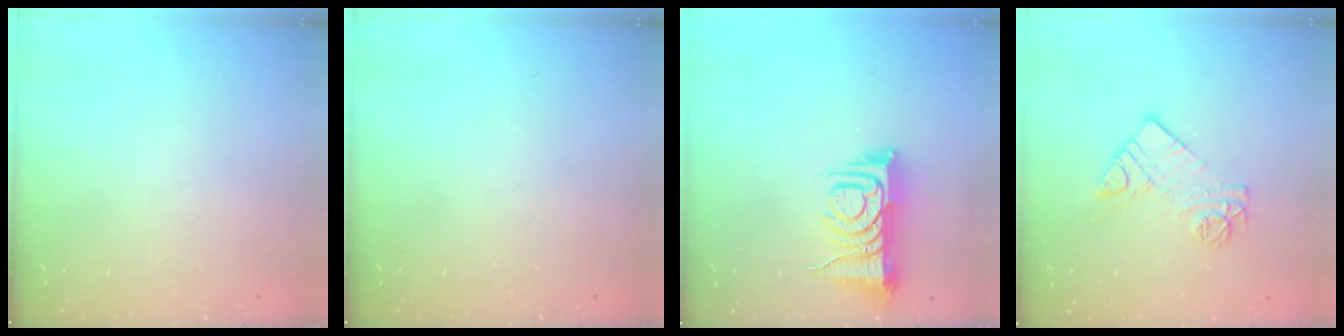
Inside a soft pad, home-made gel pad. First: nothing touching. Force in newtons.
{"total": 0.0}
{"total": 9.4, "press": 9.3, "slide": 1.2}
{"total": 10.1, "press": 10.0, "slide": 0.7}